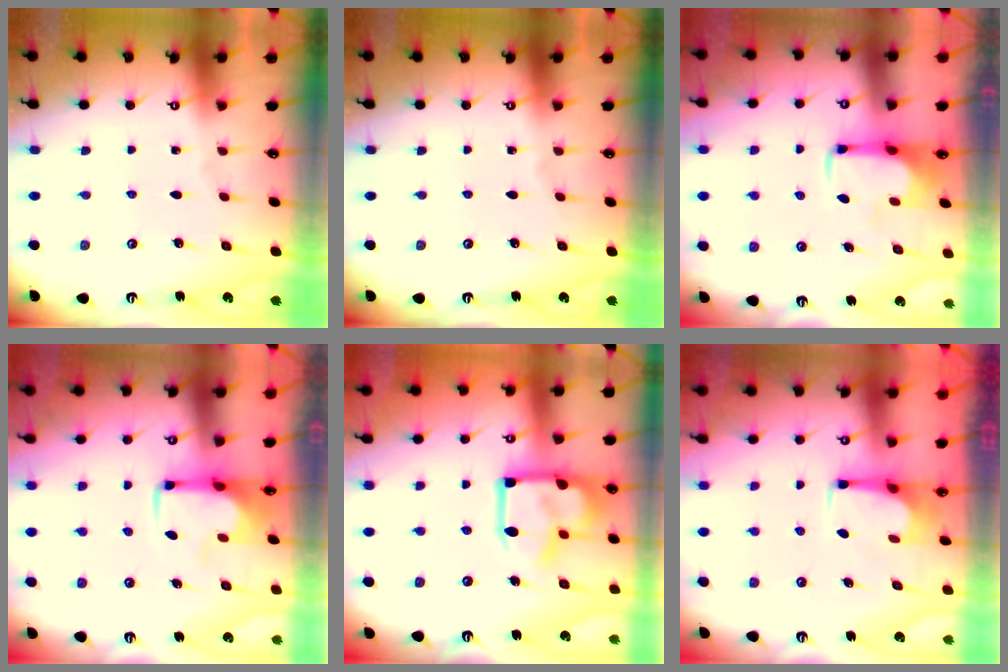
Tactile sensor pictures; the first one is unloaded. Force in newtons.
{"total": 0.0}
{"total": 1.6, "press": 1.5, "slide": 0.4}
{"total": 1.0, "press": 0.7, "slide": 0.7}
{"total": 14.4, "press": 14.3, "slide": 2.0}
{"total": 2.4, "press": 2.4, "slide": 0.4}